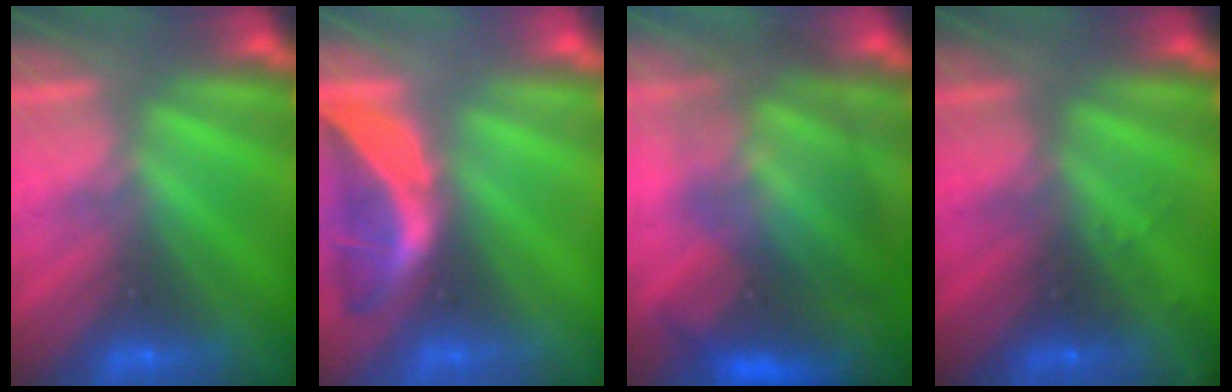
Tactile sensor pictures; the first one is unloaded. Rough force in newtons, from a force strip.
{"total": 1.8}
{"total": 7.0}
{"total": 2.9}